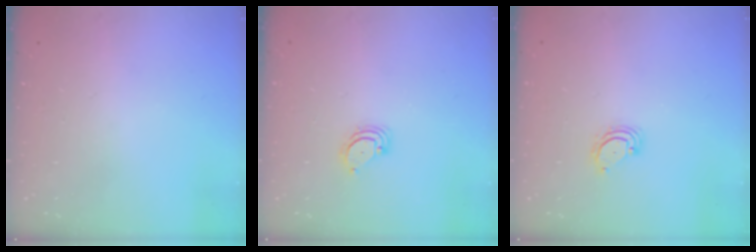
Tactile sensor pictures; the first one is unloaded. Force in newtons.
{"total": 3.3, "press": 3.3, "slide": 0.3}
{"total": 3.2, "press": 3.2, "slide": 0.3}